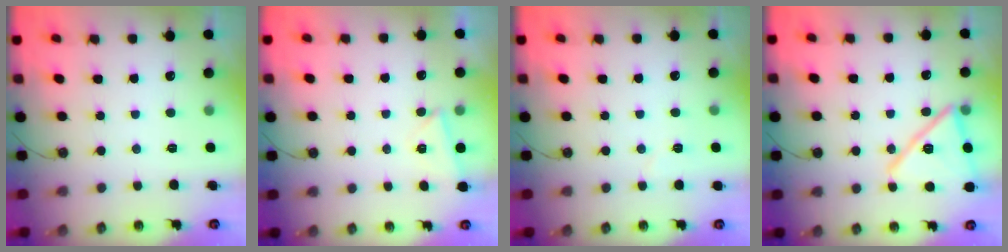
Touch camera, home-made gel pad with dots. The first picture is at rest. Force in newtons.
{"total": 3.6, "press": 2.7, "slide": 2.4}
{"total": 3.8, "press": 3.7, "slide": 0.8}
{"total": 17.0, "press": 16.9, "slide": 1.2}